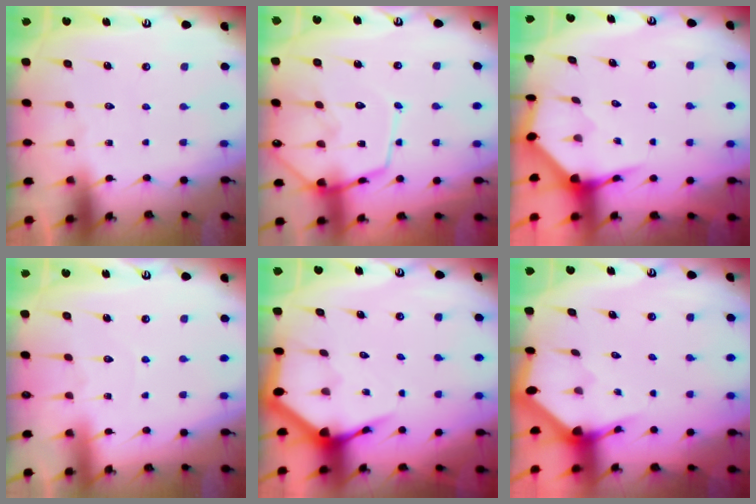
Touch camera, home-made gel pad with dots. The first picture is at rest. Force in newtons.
{"total": 13.8, "press": 13.7, "slide": 1.2}
{"total": 4.0, "press": 3.9, "slide": 0.4}
{"total": 3.0, "press": 2.9, "slide": 0.4}
{"total": 5.0, "press": 5.0, "slide": 0.6}
{"total": 2.9, "press": 2.9, "slide": 0.2}